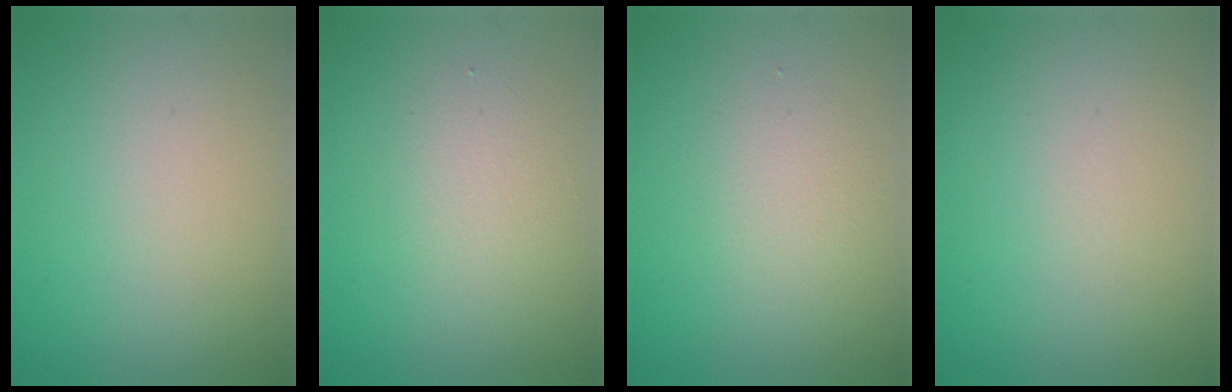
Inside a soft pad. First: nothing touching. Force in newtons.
{"total": 2.5, "press": 2.5, "slide": 0.1}
{"total": 1.8, "press": 1.8, "slide": 0.1}
{"total": 0.0}